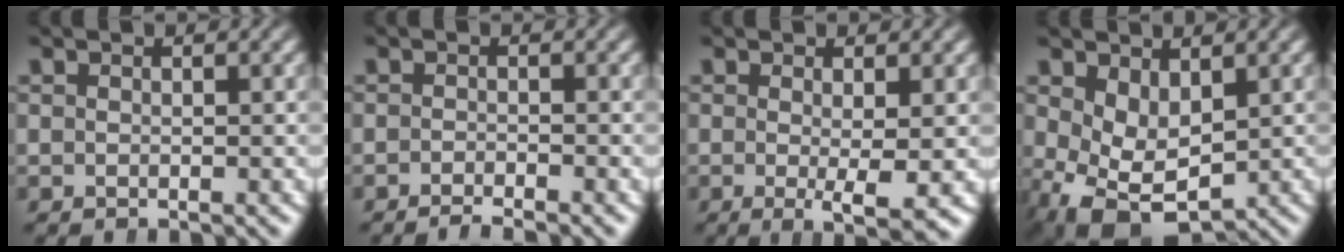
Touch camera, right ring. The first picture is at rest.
{"total": 1.8, "force": [-1.8, 0.0, 0.3], "torque": [-0.007, -0.006, -0.032]}
{"total": 3.7, "force": [-1.2, 0.5, 3.5], "torque": [-0.059, -0.029, -0.009]}
{"total": 7.9, "force": [-2.9, 5.6, 4.8], "torque": [-0.115, -0.062, -0.024]}